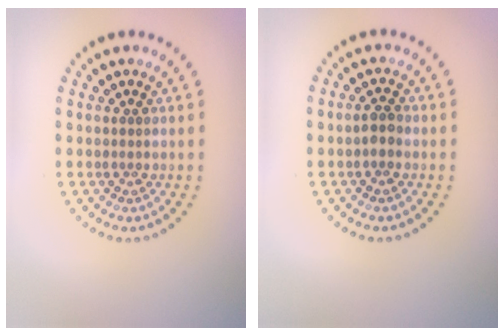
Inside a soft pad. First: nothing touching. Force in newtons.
{"total": 1.3, "press": 1.3, "slide": 0.3}